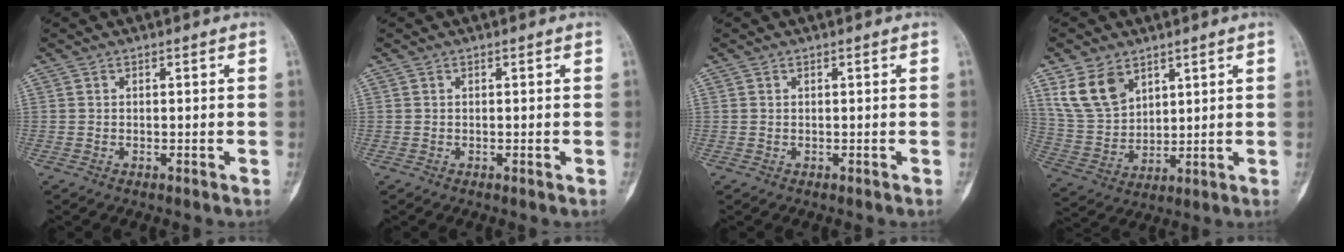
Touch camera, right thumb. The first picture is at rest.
{"total": 0.5, "force": [-0.1, 0.1, 0.5], "torque": [-0.007, -0.001, -0.001]}
{"total": 0.0}
{"total": 10.3, "force": [5.8, 6.7, 5.2], "torque": [-0.088, -0.022, 0.131]}